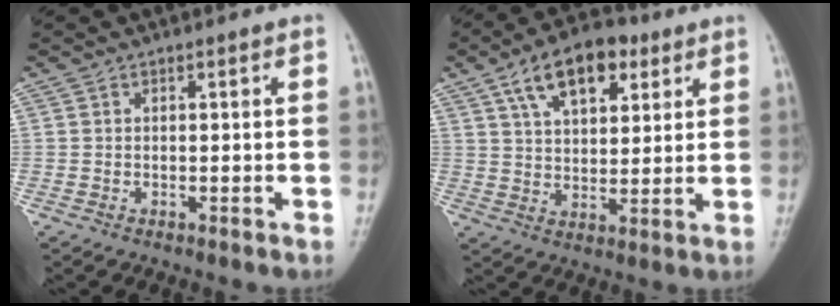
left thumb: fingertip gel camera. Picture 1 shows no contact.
{"total": 13.0, "force": [6.4, 6.9, 9.0], "torque": [-0.123, -0.009, 0.104]}